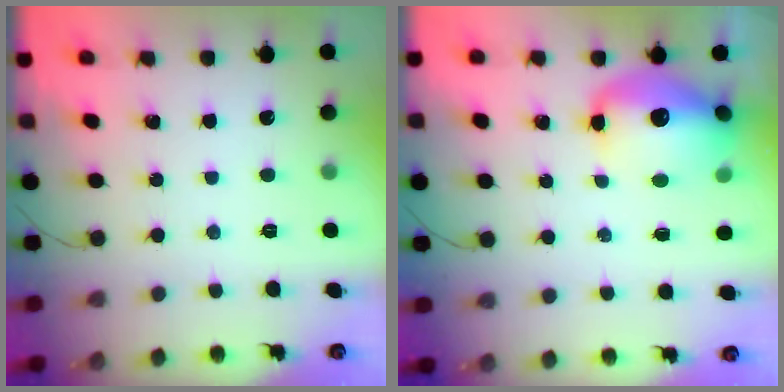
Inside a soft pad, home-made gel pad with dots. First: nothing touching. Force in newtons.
{"total": 13.8, "press": 13.4, "slide": 3.1}